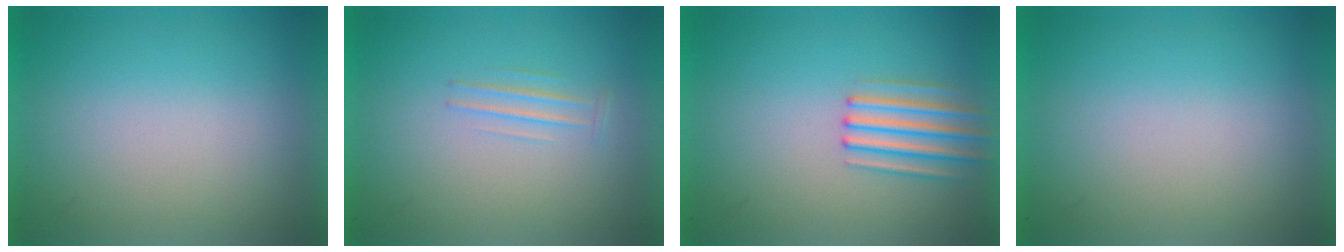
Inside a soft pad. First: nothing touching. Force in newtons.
{"total": 1.1}
{"total": 2.7}
{"total": 0.0}